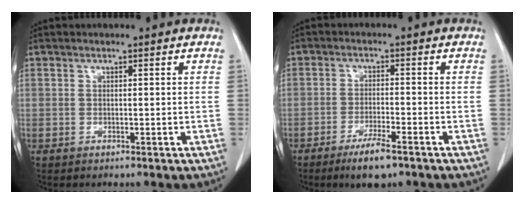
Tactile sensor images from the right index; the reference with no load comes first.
{"total": 5.6, "force": [-3.7, 0.9, 4.1], "torque": [-0.080, -0.009, -0.059]}